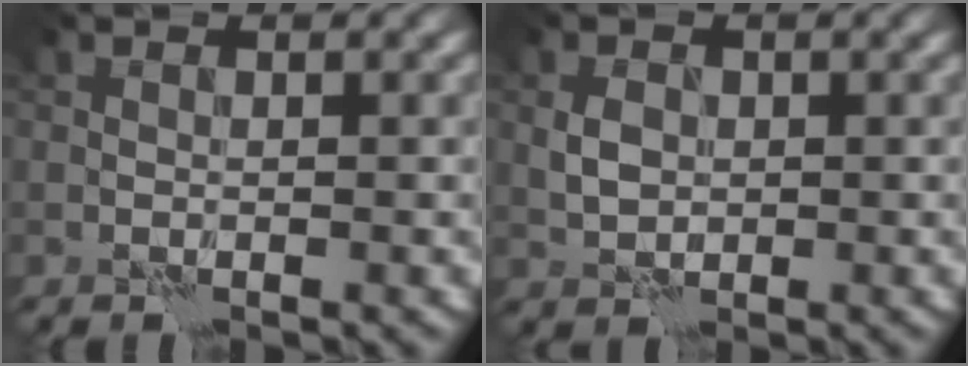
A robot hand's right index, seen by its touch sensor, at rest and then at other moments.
{"total": 2.0, "force": [0.2, 1.6, 1.2], "torque": [-0.025, 0.004, 0.001]}